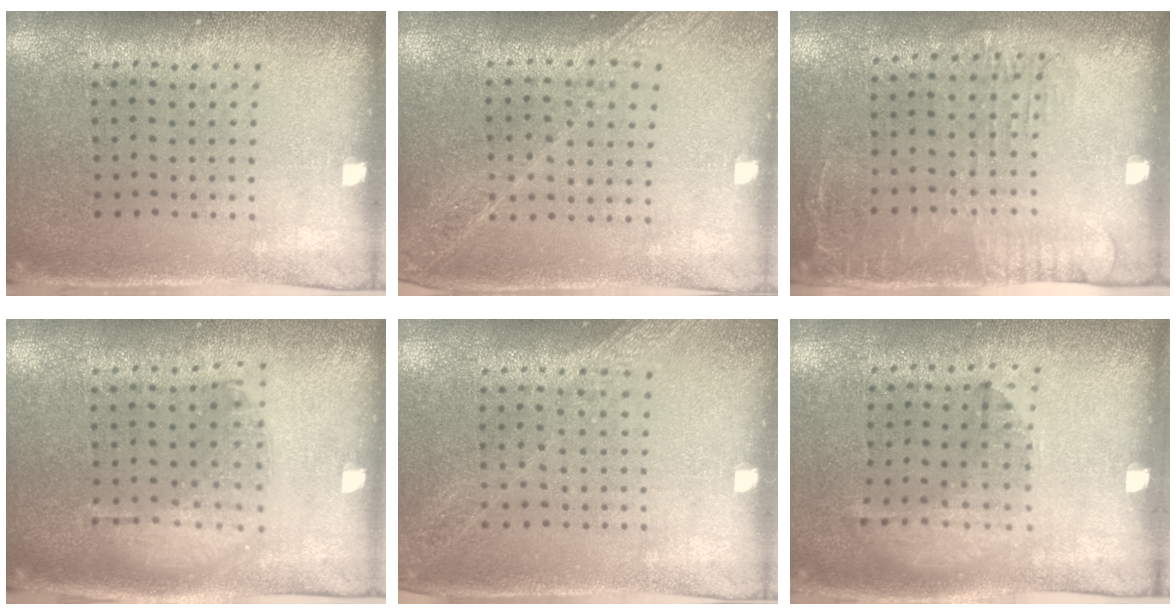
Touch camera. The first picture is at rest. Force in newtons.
{"total": 1.7, "press": 1.5, "slide": 0.8}
{"total": 1.6, "press": 1.2, "slide": 1.0}
{"total": 1.2, "press": 1.1, "slide": 0.4}
{"total": 1.2, "press": 1.2, "slide": 0.2}
{"total": 1.3, "press": 0.8, "slide": 1.0}